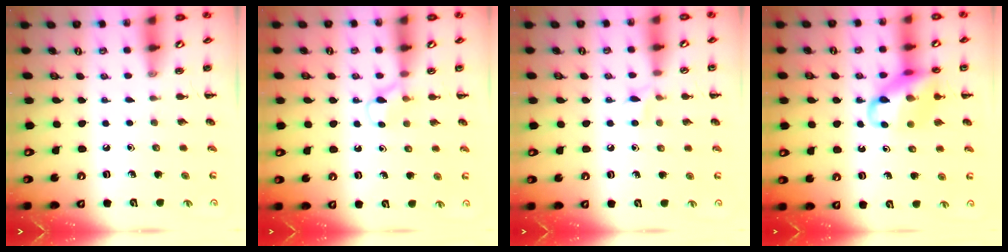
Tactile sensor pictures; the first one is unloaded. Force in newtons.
{"total": 4.0, "press": 3.8, "slide": 1.3}
{"total": 3.7, "press": 3.5, "slide": 1.2}
{"total": 14.3, "press": 14.1, "slide": 2.3}